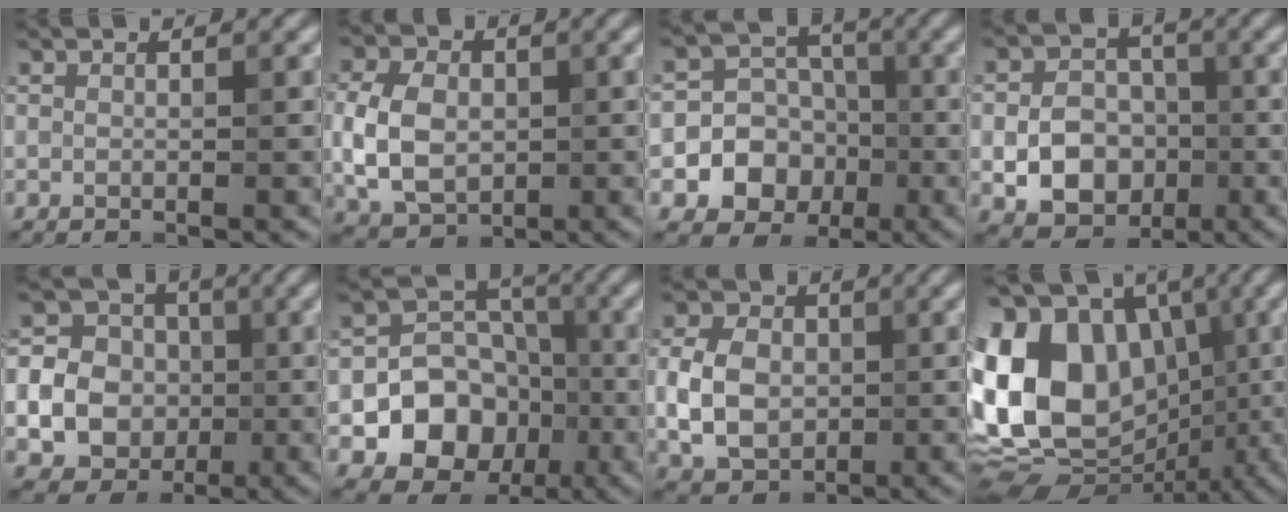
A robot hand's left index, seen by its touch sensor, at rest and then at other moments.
{"total": 6.4, "force": [-0.1, 4.6, 4.5], "torque": [-0.106, -0.001, -0.003]}
{"total": 7.6, "force": [-2.3, 6.8, 2.3], "torque": [-0.026, 0.007, -0.065]}
{"total": 7.6, "force": [-1.9, 6.2, 4.0], "torque": [-0.052, 0.000, -0.048]}
{"total": 12.3, "force": [-1.2, 11.2, 4.9], "torque": [-0.125, 0.017, -0.035]}
{"total": 7.6, "force": [-2.5, 6.1, 3.8], "torque": [-0.041, 0.003, -0.047]}
{"total": 5.8, "force": [-0.3, 4.3, 3.9], "torque": [-0.083, 0.007, -0.011]}
{"total": 17.0, "force": [0.3, 12.2, 11.7], "torque": [-0.241, 0.039, -0.007]}